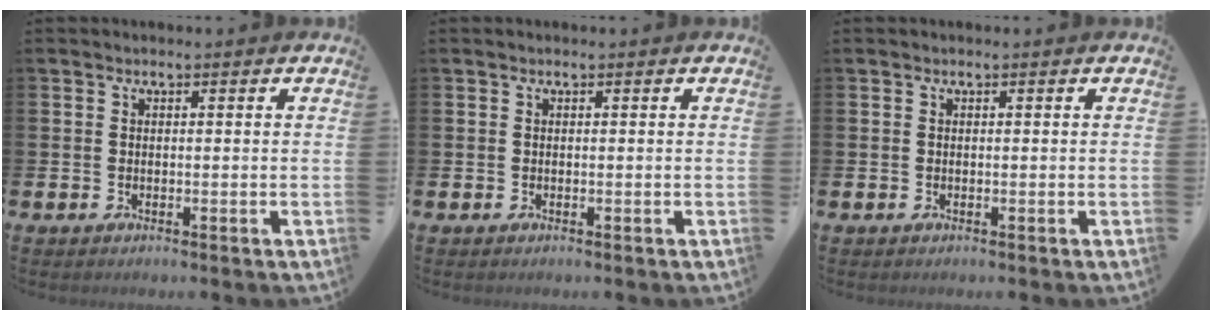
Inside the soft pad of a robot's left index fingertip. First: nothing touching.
{"total": 0.0}
{"total": 0.0}